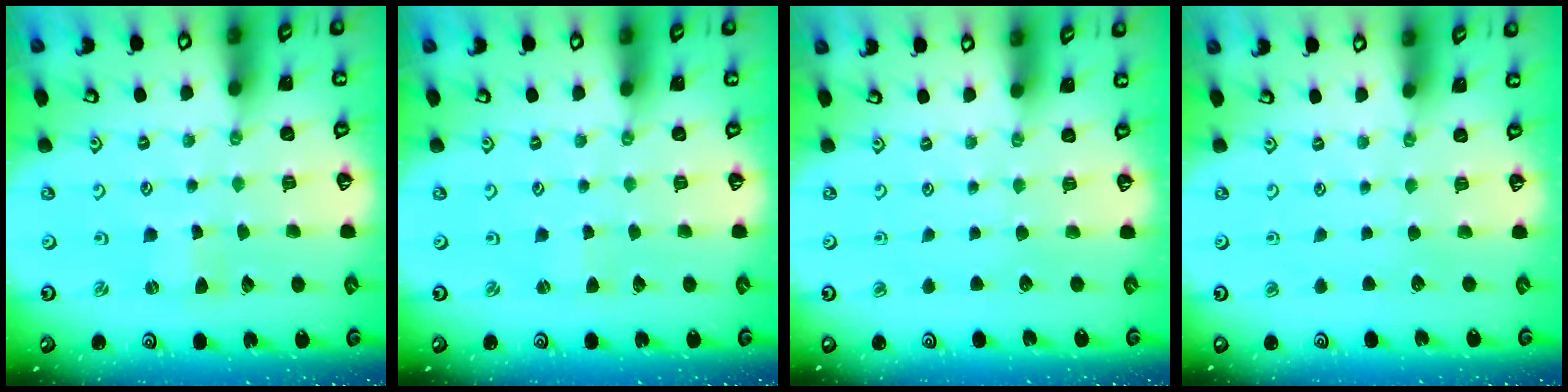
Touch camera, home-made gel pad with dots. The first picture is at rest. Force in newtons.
{"total": 0.0}
{"total": 0.0}
{"total": 0.0}